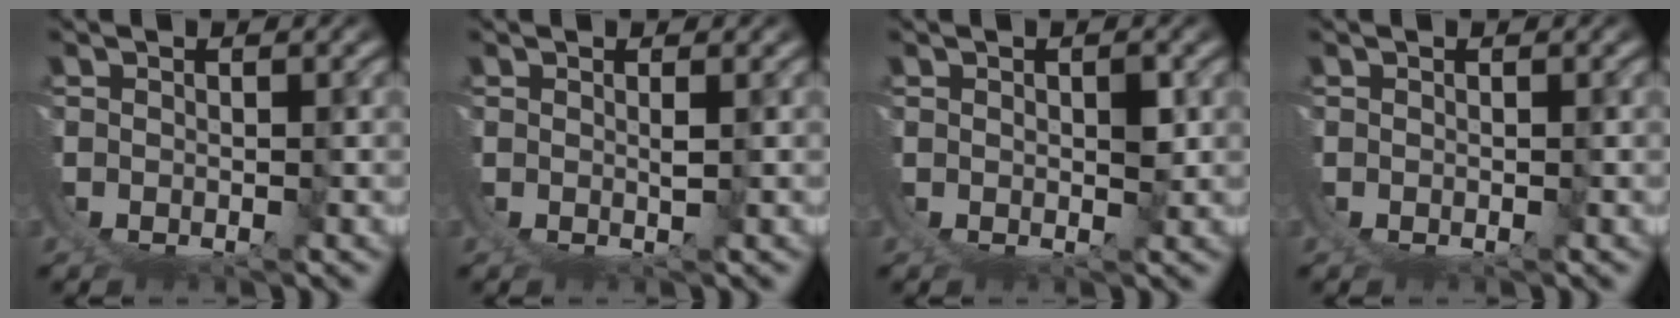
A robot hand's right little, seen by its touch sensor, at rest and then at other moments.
{"total": 1.3, "force": [0.5, -1.1, 0.4], "torque": [-0.004, -0.001, 0.012]}
{"total": 1.3, "force": [0.4, 0.4, 1.2], "torque": [-0.020, 0.001, 0.008]}
{"total": 0.0}